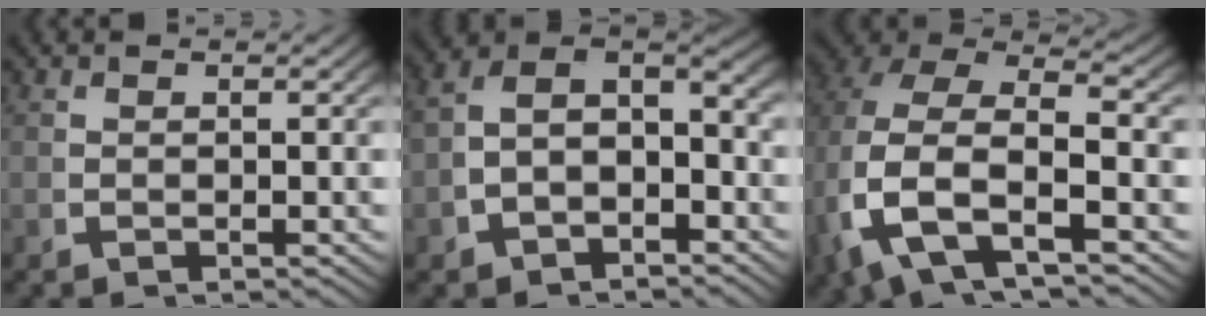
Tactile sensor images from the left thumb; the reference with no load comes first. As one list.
[{"total": 9.1, "force": [-0.4, 6.8, 6.0], "torque": [-0.096, -0.002, -0.014]}, {"total": 10.4, "force": [-0.1, 6.6, 8.0], "torque": [-0.192, -0.036, 0.012]}]